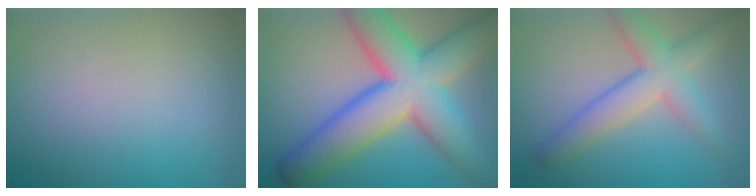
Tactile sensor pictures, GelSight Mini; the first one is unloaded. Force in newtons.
{"total": 11.7, "press": 11.7, "slide": 0.5}
{"total": 4.9, "press": 4.9, "slide": 0.3}